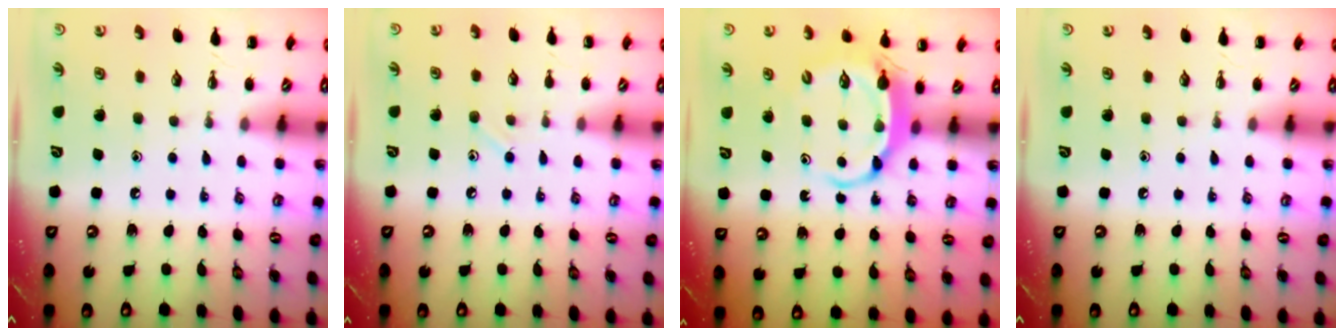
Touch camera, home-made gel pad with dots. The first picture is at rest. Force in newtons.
{"total": 5.3, "press": 4.9, "slide": 1.9}
{"total": 5.9, "press": 5.8, "slide": 0.7}
{"total": 0.0}